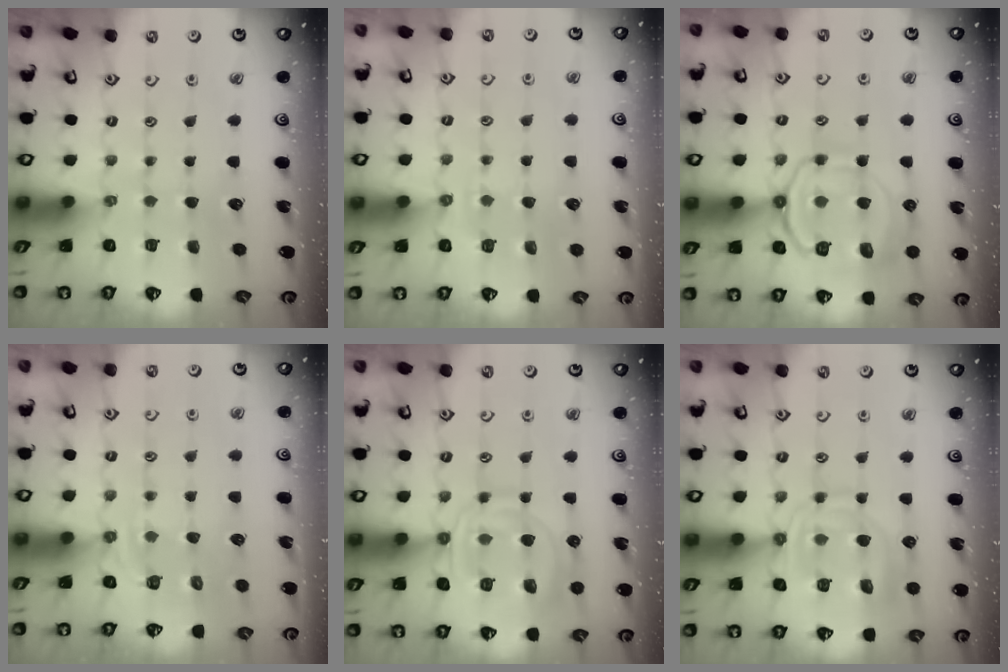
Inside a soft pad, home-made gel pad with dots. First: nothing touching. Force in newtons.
{"total": 2.8, "press": 2.5, "slide": 1.3}
{"total": 12.6, "press": 12.6, "slide": 1.4}
{"total": 4.1, "press": 3.8, "slide": 1.5}
{"total": 13.4, "press": 13.3, "slide": 1.3}
{"total": 13.5, "press": 13.5, "slide": 1.2}